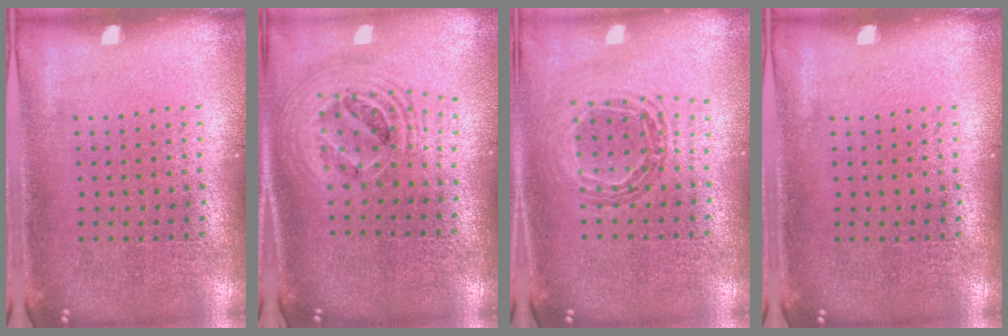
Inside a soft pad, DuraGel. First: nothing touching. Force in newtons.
{"total": 2.2, "press": 1.8, "slide": 1.3}
{"total": 0.9, "press": 0.9, "slide": 0.1}
{"total": 0.0}